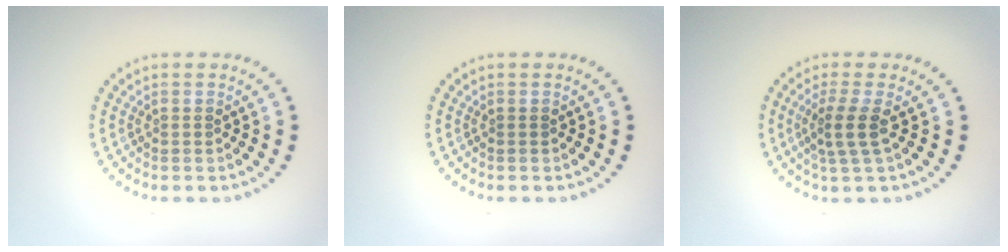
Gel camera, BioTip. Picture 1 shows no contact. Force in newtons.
{"total": 0.0}
{"total": 2.5, "press": 2.0, "slide": 1.6}